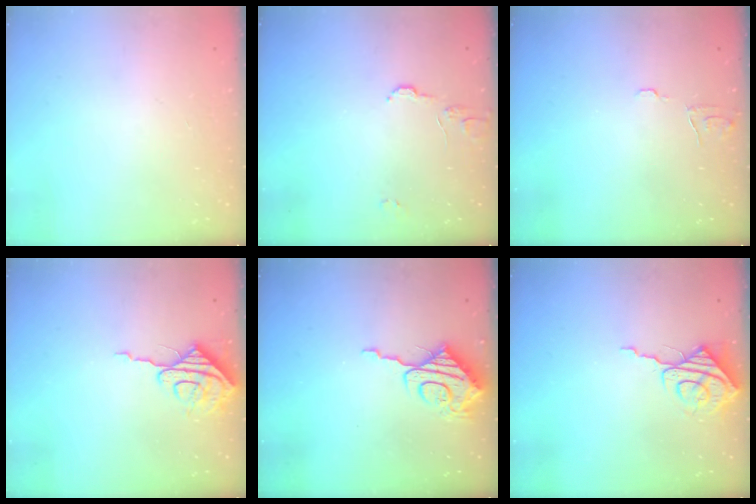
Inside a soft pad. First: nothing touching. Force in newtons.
{"total": 5.4, "press": 5.4, "slide": 0.4}
{"total": 5.9, "press": 5.9, "slide": 0.5}
{"total": 8.2, "press": 8.2, "slide": 0.7}
{"total": 10.0, "press": 10.0, "slide": 0.4}
{"total": 7.7, "press": 7.7, "slide": 0.4}